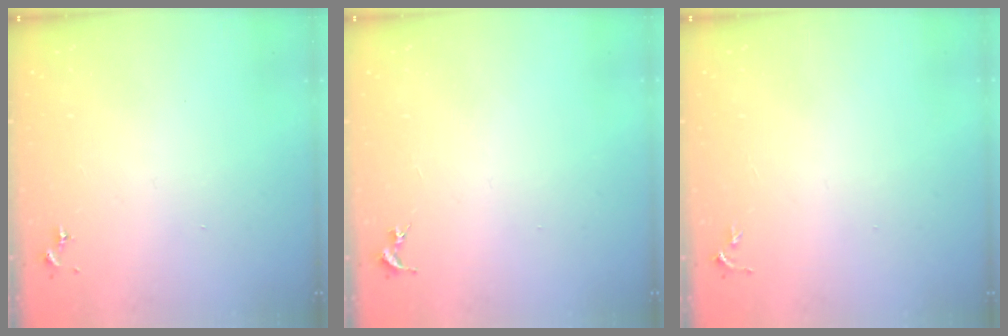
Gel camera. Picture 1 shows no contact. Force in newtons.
{"total": 0.0}
{"total": 3.3, "press": 3.2, "slide": 0.4}